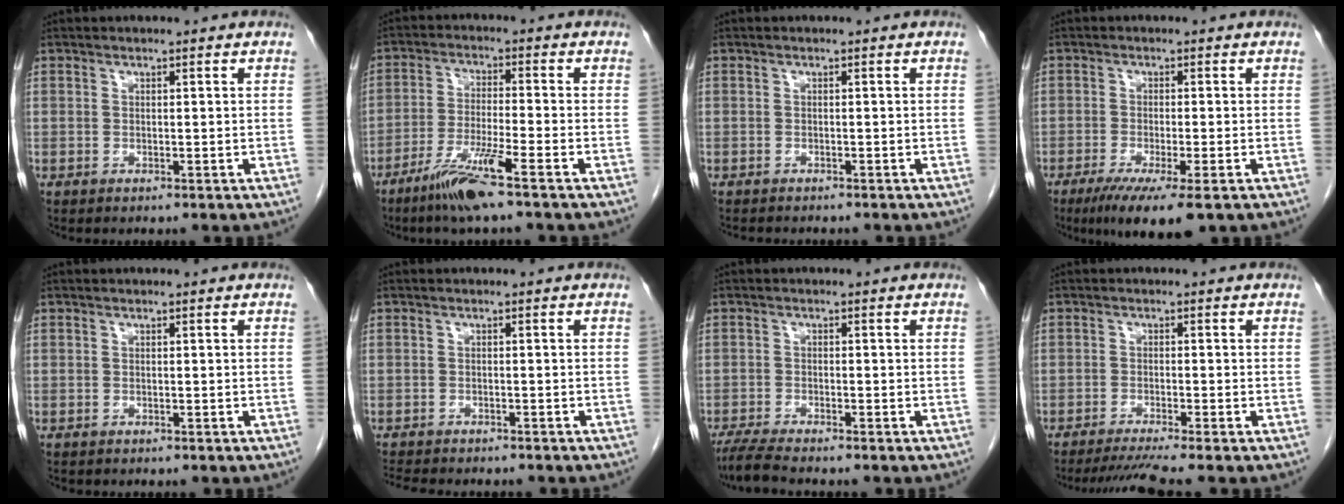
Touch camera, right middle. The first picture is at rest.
{"total": 7.9, "force": [-5.3, -0.5, 5.8], "torque": [-0.117, -0.022, -0.105]}
{"total": 2.6, "force": [-2.4, 0.5, 0.9], "torque": [-0.014, -0.005, -0.031]}
{"total": 7.9, "force": [-4.9, 0.7, 6.2], "torque": [-0.096, -0.021, -0.076]}
{"total": 0.0}
{"total": 7.6, "force": [-6.7, 1.9, 3.0], "torque": [-0.046, -0.004, -0.095]}
{"total": 4.2, "force": [-3.7, -0.4, 2.0], "torque": [-0.040, -0.017, -0.071]}
{"total": 5.0, "force": [-4.2, -1.4, 2.4], "torque": [-0.039, -0.018, -0.073]}